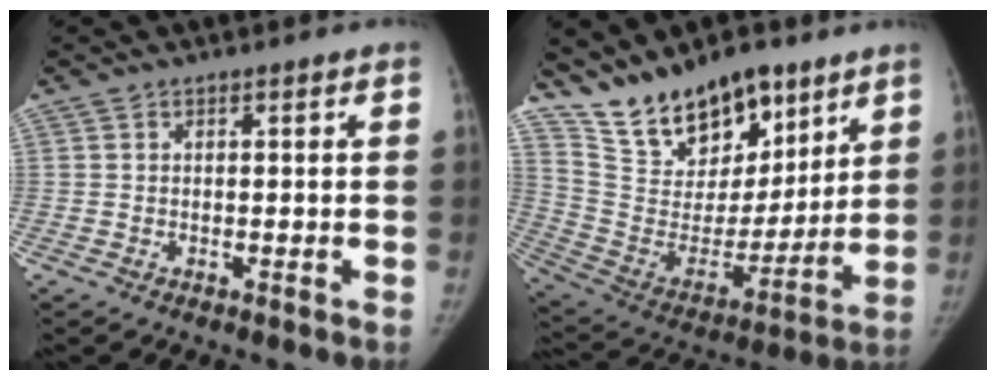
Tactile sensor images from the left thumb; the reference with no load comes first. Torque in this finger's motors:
{"motor_torque": [0.20, 0.25, 0.83, -1.94, 0.07]}